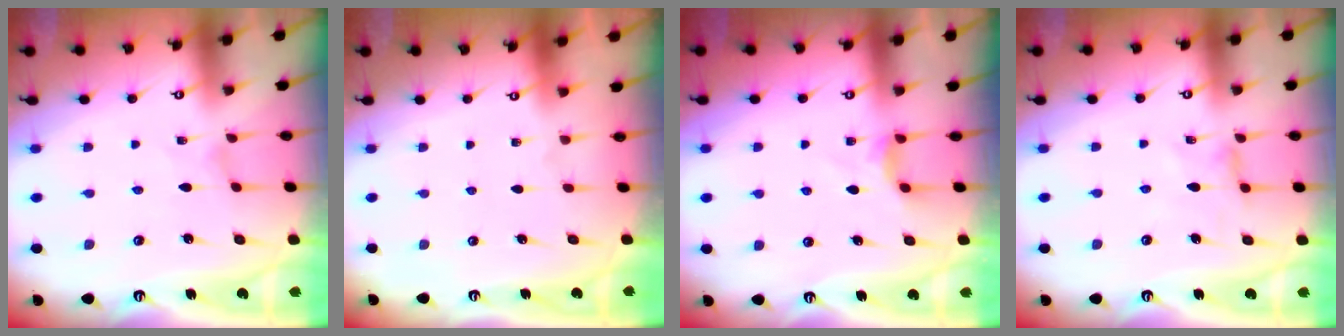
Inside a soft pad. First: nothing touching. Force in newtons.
{"total": 0.0}
{"total": 2.8, "press": 2.8, "slide": 0.5}
{"total": 2.0, "press": 1.9, "slide": 0.4}